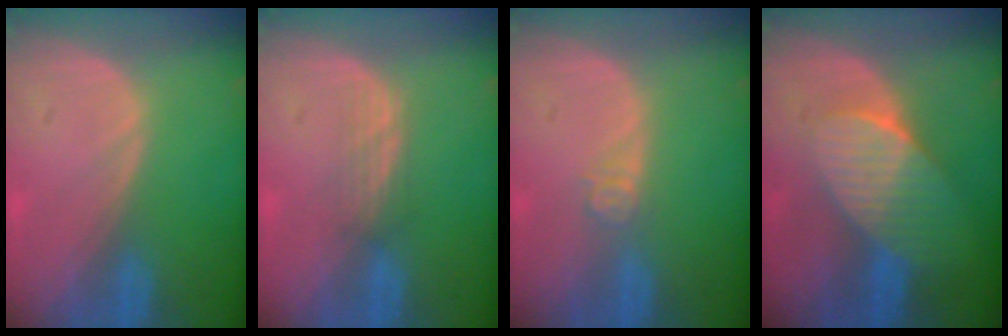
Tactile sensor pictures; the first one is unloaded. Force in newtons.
{"total": 2.1, "press": 2.1, "slide": 0.2}
{"total": 2.4, "press": 2.0, "slide": 1.3}
{"total": 7.7, "press": 6.9, "slide": 3.4}